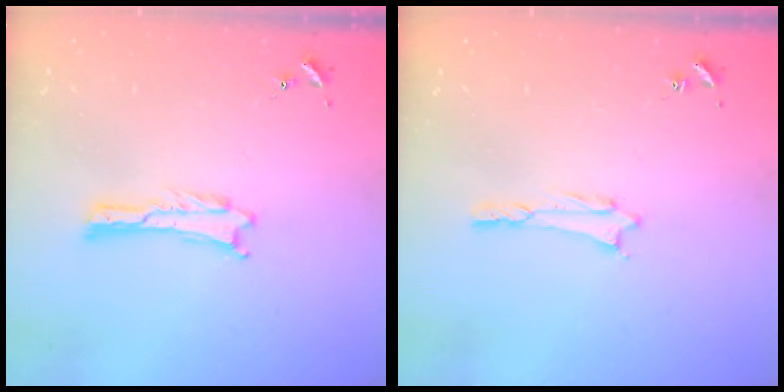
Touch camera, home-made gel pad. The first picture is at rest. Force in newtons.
{"total": 0.7, "press": 0.7, "slide": 0.1}